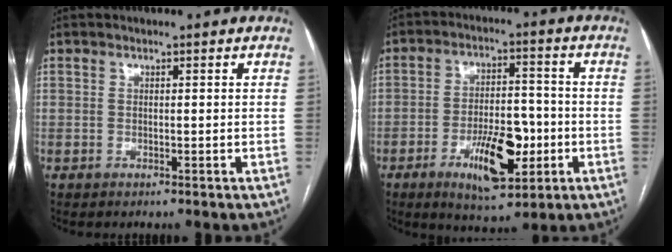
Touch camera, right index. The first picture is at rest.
{"total": 11.2, "force": [-4.0, 4.3, 9.6], "torque": [-0.163, 0.005, -0.058]}